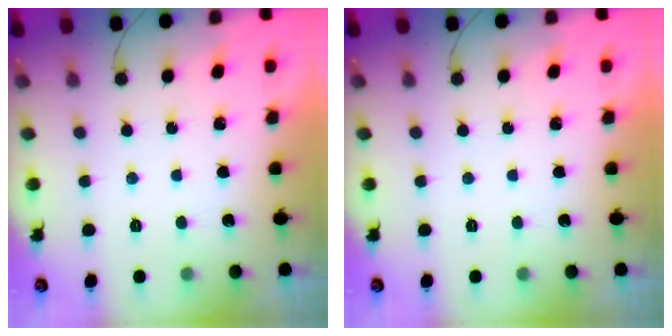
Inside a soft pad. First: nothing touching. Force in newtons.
{"total": 0.0}